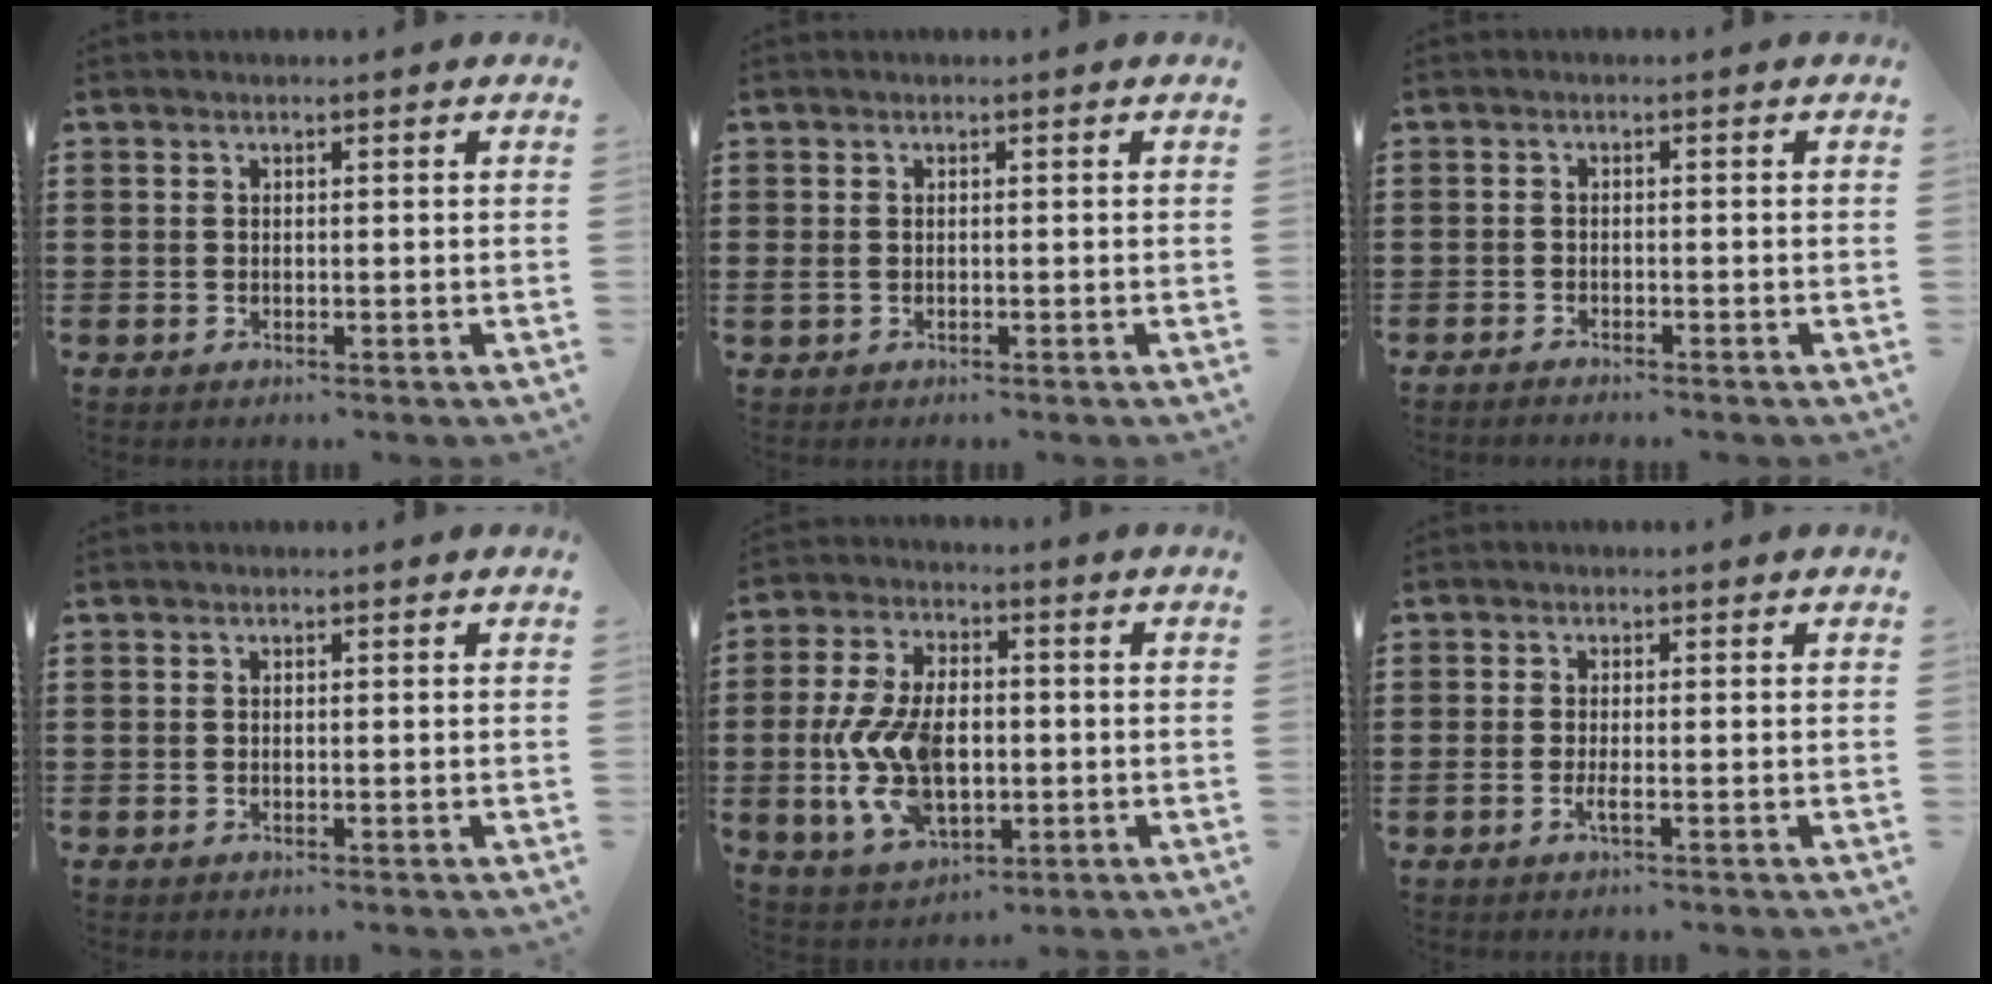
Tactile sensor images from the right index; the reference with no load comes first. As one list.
[{"total": 0.8, "force": [0.0, 0.6, 0.5], "torque": [-0.012, 0.006, -0.003]}, {"total": 1.1, "force": [-1.1, 0.1, 0.0], "torque": [-0.002, 0.003, -0.024]}, {"total": 0.0}, {"total": 12.2, "force": [-1.4, 7.1, 9.8], "torque": [-0.231, -0.004, -0.027]}, {"total": 1.6, "force": [-0.8, 0.2, 1.4], "torque": [-0.033, -0.004, -0.016]}]